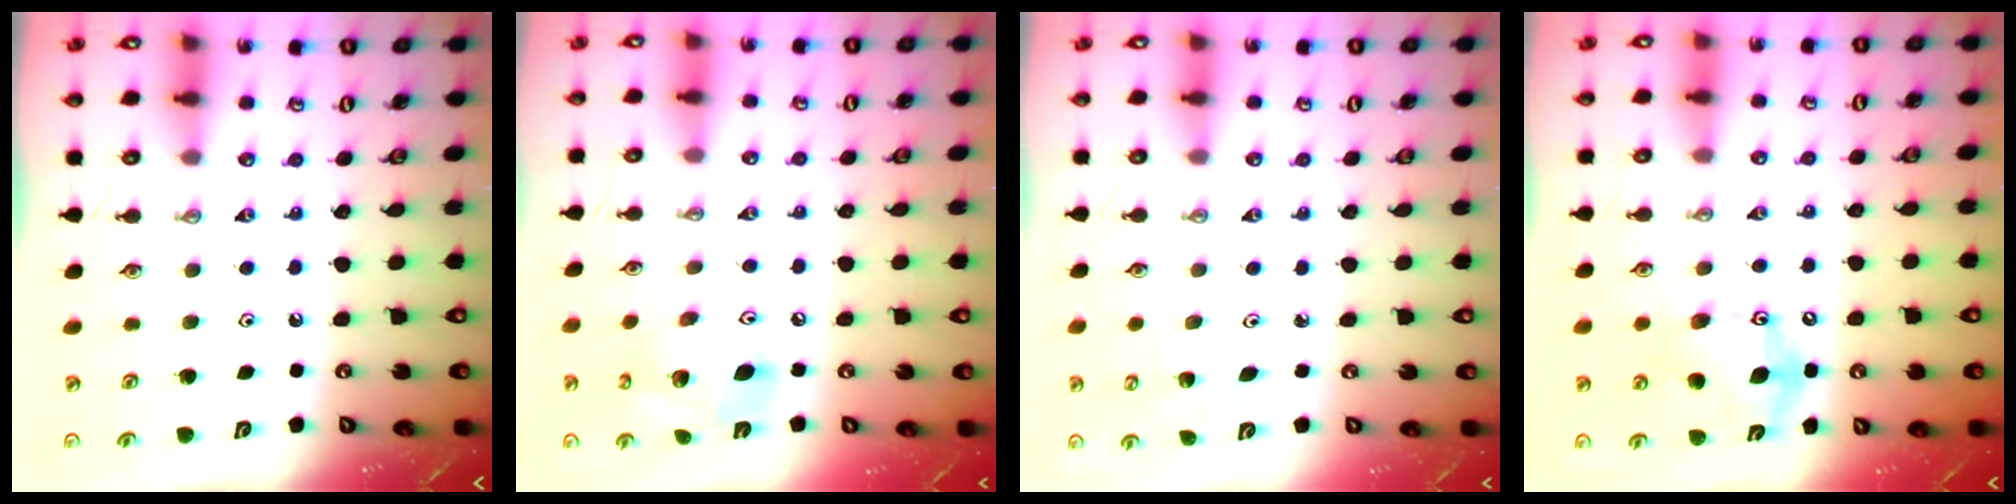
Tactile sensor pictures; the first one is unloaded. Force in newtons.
{"total": 13.2, "press": 12.9, "slide": 3.0}
{"total": 2.3, "press": 2.3, "slide": 0.2}
{"total": 12.1, "press": 12.0, "slide": 0.5}